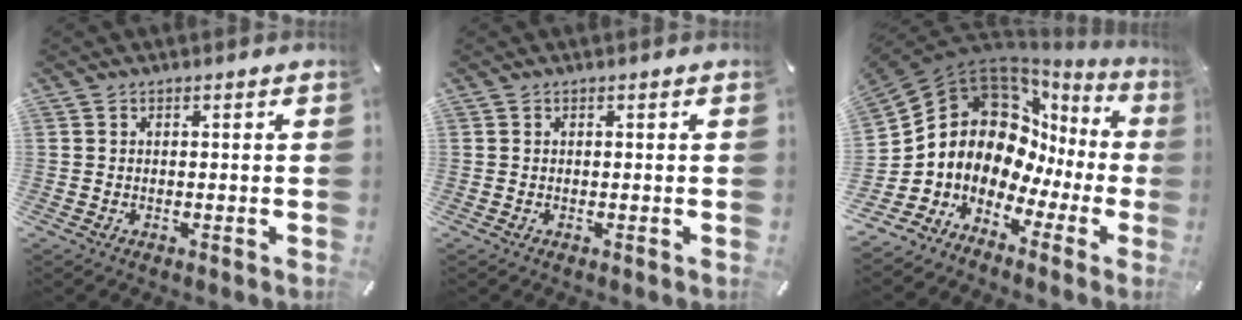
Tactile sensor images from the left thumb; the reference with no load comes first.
{"total": 0.0}
{"total": 12.4, "force": [3.1, 10.4, 6.1], "torque": [-0.134, -0.067, 0.052]}